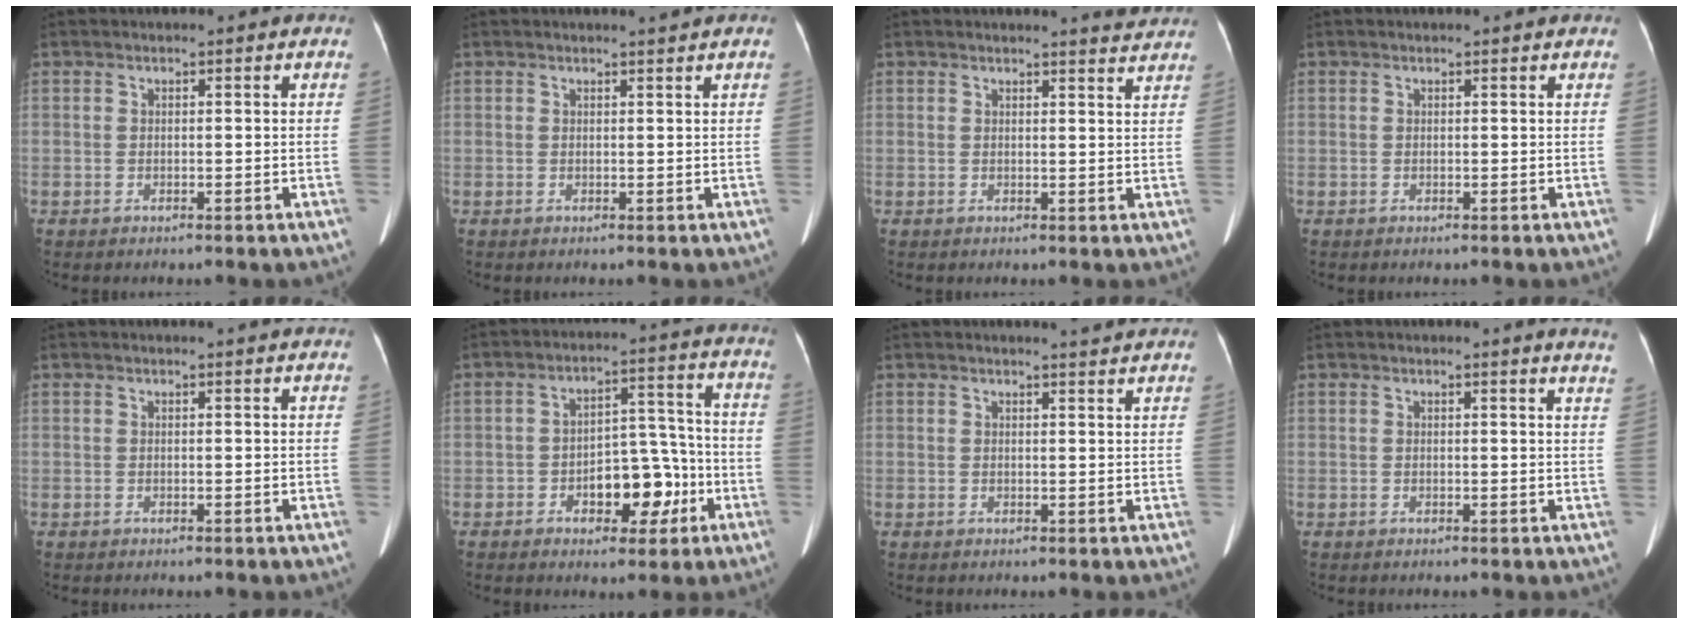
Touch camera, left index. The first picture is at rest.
{"total": 1.2, "force": [1.0, -0.4, 0.3], "torque": [-0.012, -0.006, 0.019]}
{"total": 3.4, "force": [3.3, -0.3, 0.3], "torque": [-0.010, -0.012, 0.027]}
{"total": 0.6, "force": [0.6, 0.0, 0.1], "torque": [-0.006, -0.001, 0.006]}
{"total": 2.3, "force": [2.2, -0.2, 0.5], "torque": [-0.010, 0.006, 0.023]}
{"total": 9.1, "force": [-3.8, 4.7, 6.9], "torque": [-0.094, 0.029, -0.054]}
{"total": 3.0, "force": [2.8, -0.5, 0.7], "torque": [-0.014, -0.006, 0.029]}
{"total": 4.1, "force": [3.8, -0.6, 1.5], "torque": [-0.017, -0.017, 0.017]}